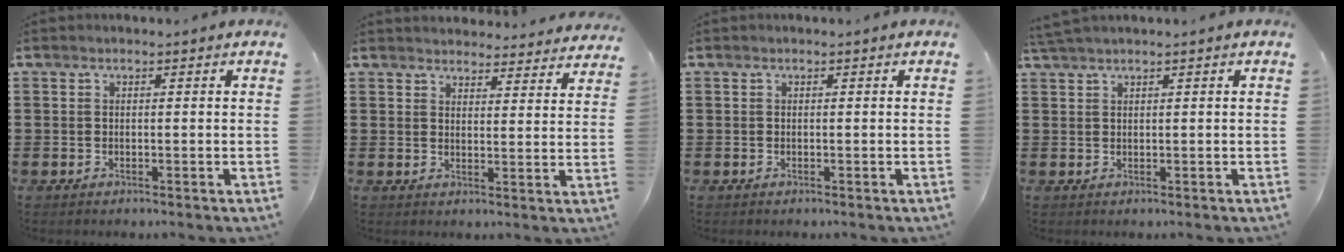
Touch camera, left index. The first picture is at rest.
{"total": 3.5, "force": [3.5, 0.1, -0.1], "torque": [-0.004, -0.024, 0.061]}
{"total": 0.0}
{"total": 1.6, "force": [1.4, -0.2, 0.8], "torque": [-0.018, -0.001, 0.028]}